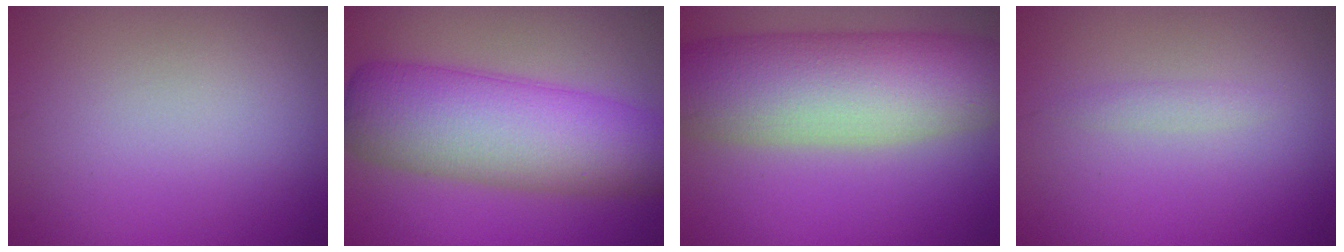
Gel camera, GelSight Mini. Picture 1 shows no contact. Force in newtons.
{"total": 10.2, "press": 10.2, "slide": 0.3}
{"total": 11.3, "press": 11.3, "slide": 0.4}
{"total": 0.9, "press": 0.9, "slide": 0.0}